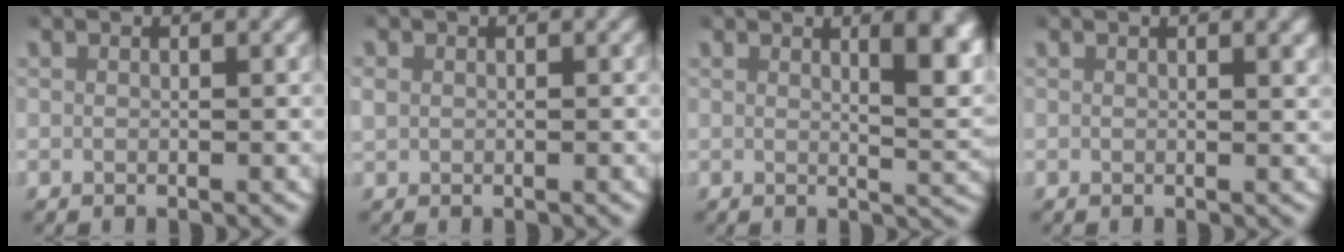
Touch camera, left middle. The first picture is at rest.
{"total": 1.1, "force": [0.2, 1.0, 0.5], "torque": [-0.017, 0.001, 0.006]}
{"total": 4.6, "force": [1.8, 0.9, 4.2], "torque": [-0.046, -0.009, 0.029]}
{"total": 1.0, "force": [0.6, -0.1, 0.8], "torque": [-0.008, 0.000, 0.008]}